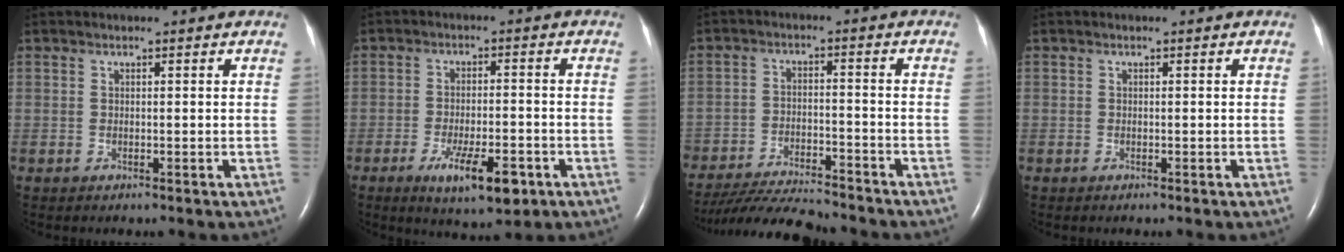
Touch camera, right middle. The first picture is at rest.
{"total": 8.4, "force": [-4.3, 2.2, 6.9], "torque": [-0.118, -0.012, -0.061]}
{"total": 13.3, "force": [-12.4, 1.1, 4.4], "torque": [-0.074, -0.016, -0.199]}
{"total": 0.0}